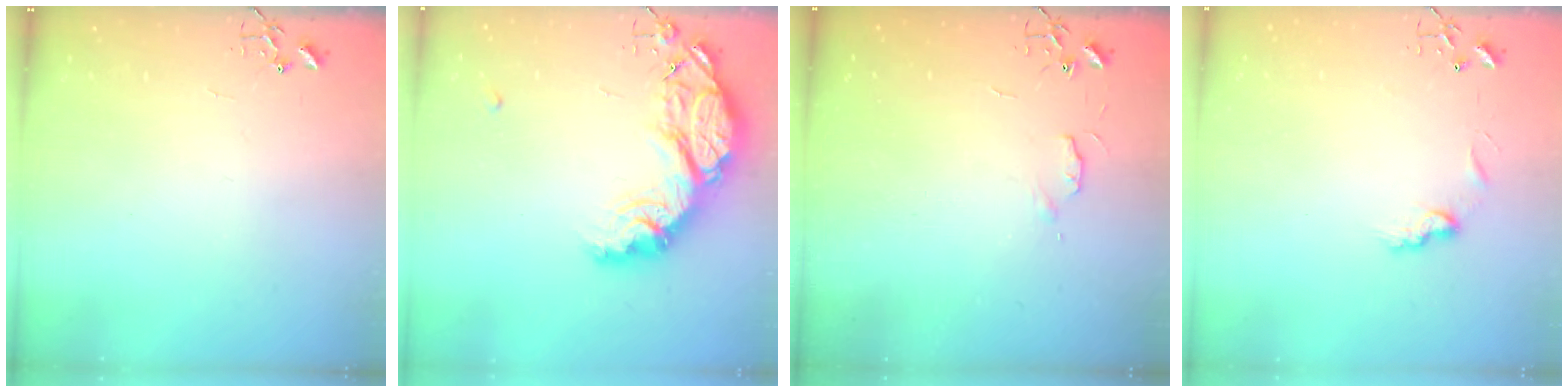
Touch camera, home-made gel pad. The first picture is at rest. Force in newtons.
{"total": 20.5, "press": 20.5, "slide": 1.5}
{"total": 4.6, "press": 4.6, "slide": 0.7}
{"total": 7.6, "press": 7.6, "slide": 0.7}